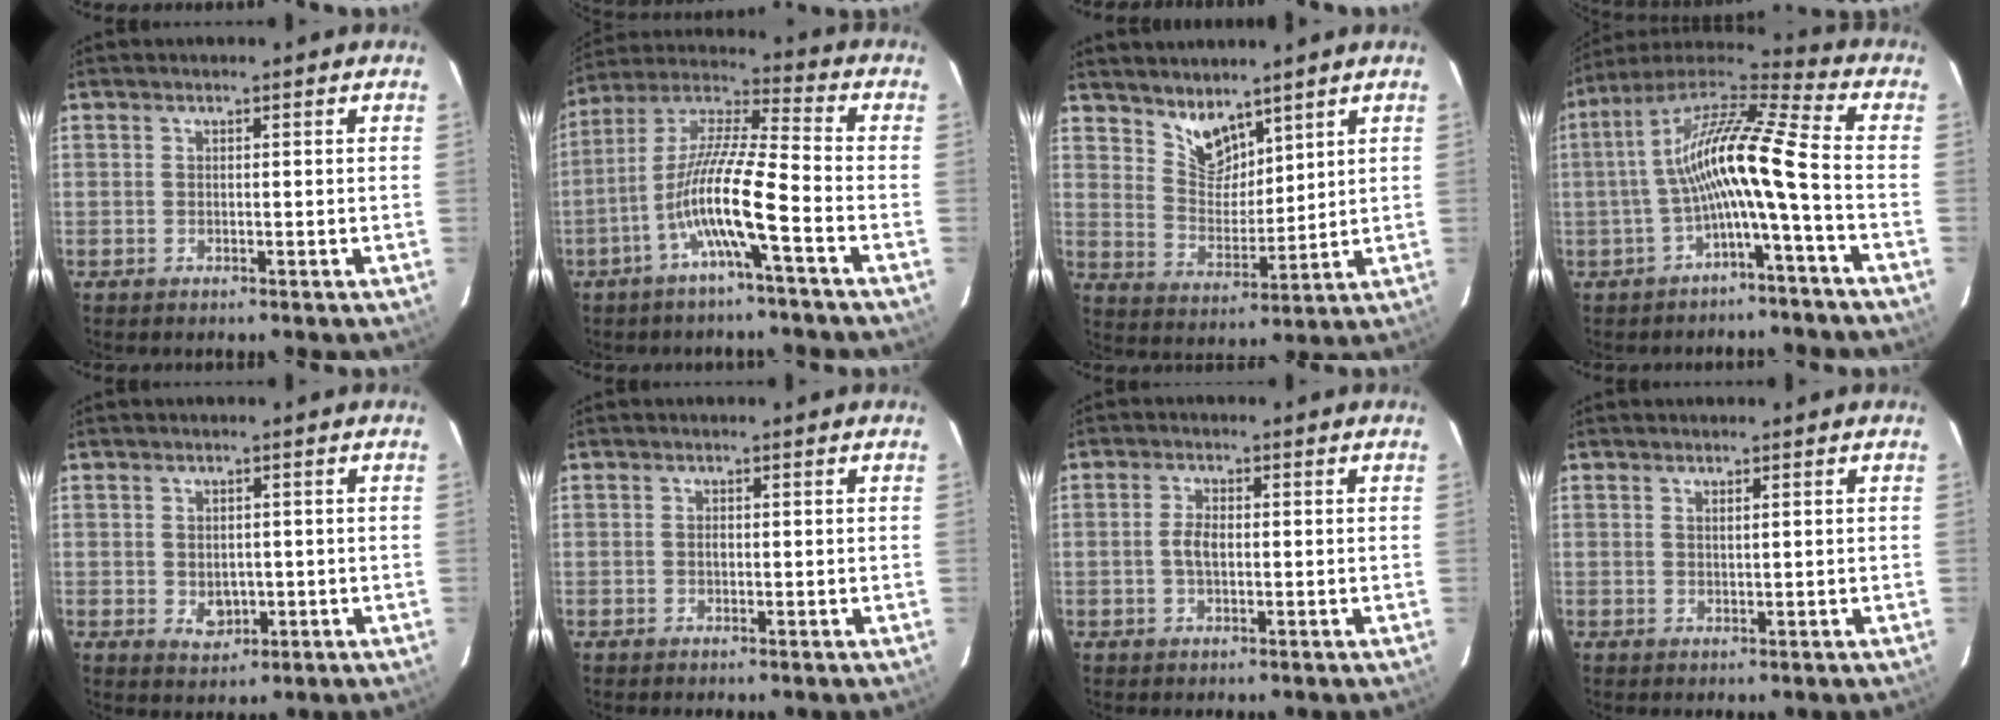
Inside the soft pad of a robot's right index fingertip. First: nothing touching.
{"total": 12.2, "force": [-5.3, 0.3, 11.0], "torque": [-0.217, 0.004, -0.107]}
{"total": 7.2, "force": [5.7, 3.3, 2.8], "torque": [-0.039, -0.001, 0.114]}
{"total": 14.3, "force": [-2.8, 0.9, 14.0], "torque": [-0.266, 0.018, -0.060]}
{"total": 3.7, "force": [-0.6, 3.0, 2.0], "torque": [-0.033, -0.004, 0.000]}
{"total": 0.6, "force": [-0.1, 0.4, 0.4], "torque": [-0.007, 0.003, -0.003]}
{"total": 2.8, "force": [-0.3, 1.3, 2.4], "torque": [-0.051, 0.003, -0.005]}
{"total": 0.8, "force": [0.5, -0.1, 0.6], "torque": [-0.010, 0.002, 0.010]}